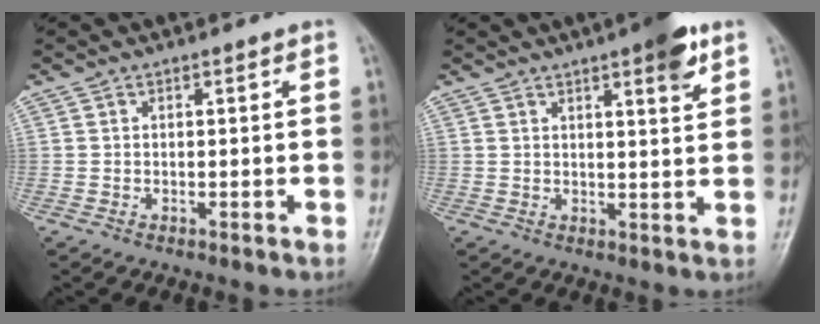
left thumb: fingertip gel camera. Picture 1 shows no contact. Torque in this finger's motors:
{"motor_torque": [0.98, 0.80, 0.91, -0.38, 0.03]}